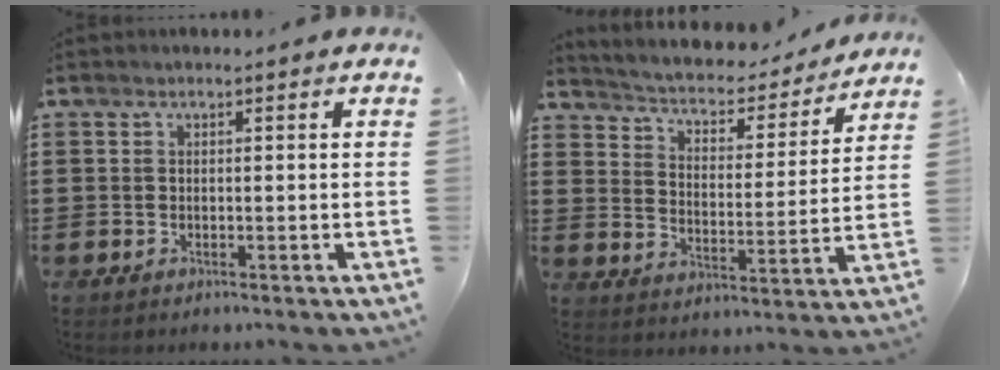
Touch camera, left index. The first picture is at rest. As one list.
[{"total": 3.2, "force": [2.9, 0.9, 0.9], "torque": [-0.038, -0.026, 0.038]}]